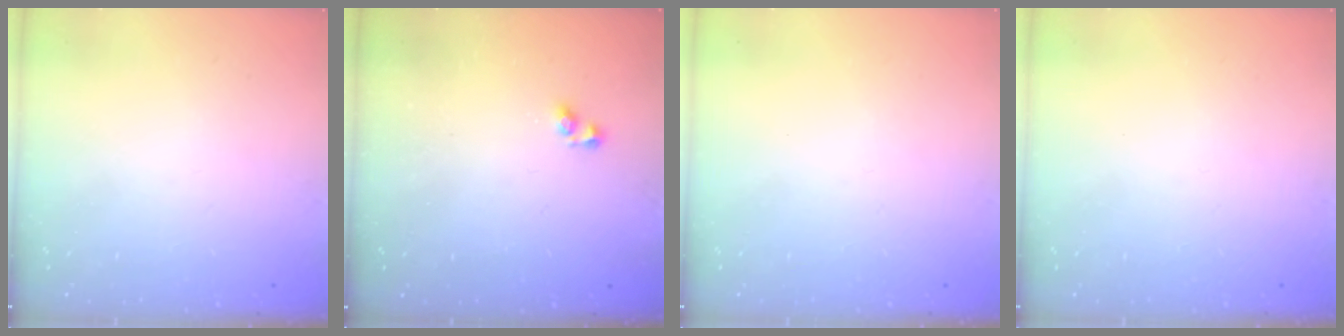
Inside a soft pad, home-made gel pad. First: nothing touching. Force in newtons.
{"total": 2.9, "press": 2.9, "slide": 0.6}
{"total": 0.0}
{"total": 0.0}